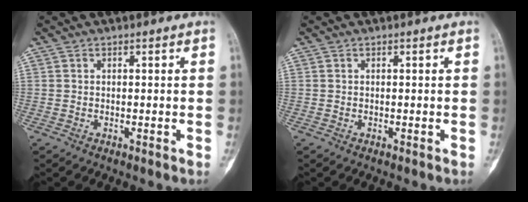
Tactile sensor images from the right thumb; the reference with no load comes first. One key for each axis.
{"total": 0.0}